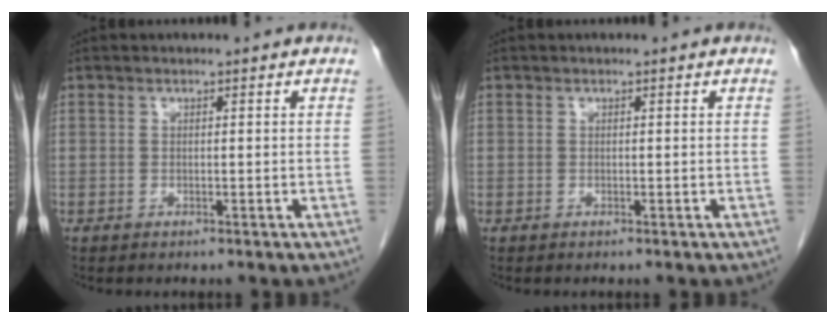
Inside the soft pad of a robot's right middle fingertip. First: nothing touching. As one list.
[{"total": 0.0}]